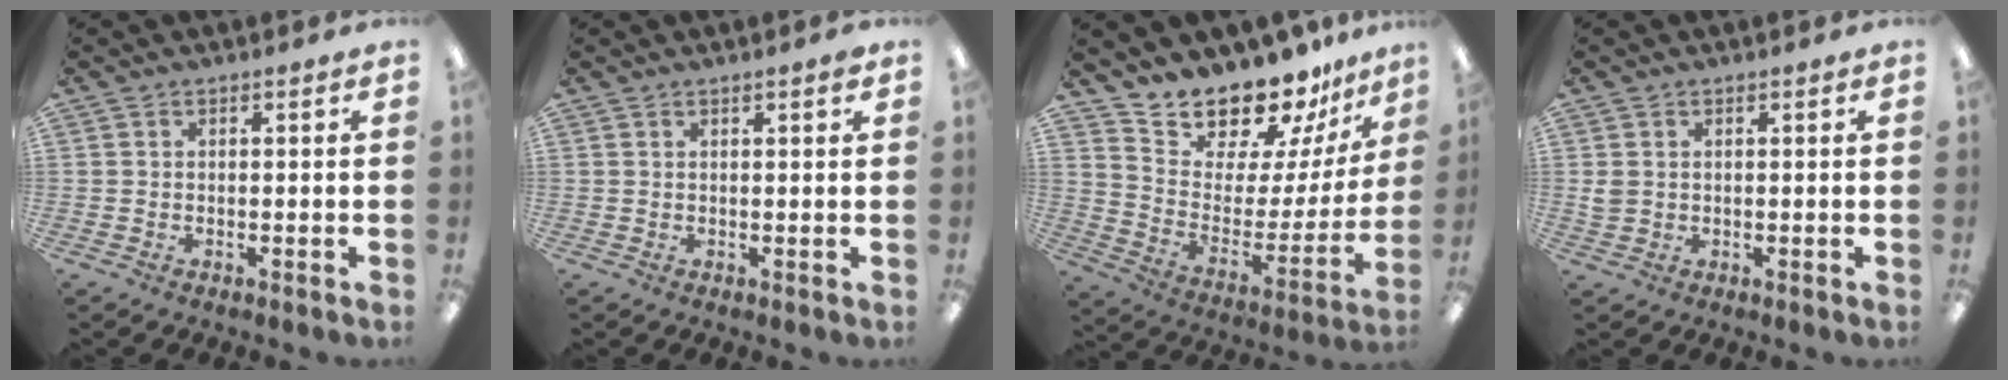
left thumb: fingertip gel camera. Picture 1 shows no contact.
{"total": 1.0, "force": [0.8, 0.2, 0.6], "torque": [-0.013, 0.001, 0.014]}
{"total": 16.3, "force": [15.7, 4.2, 1.4], "torque": [-0.046, -0.153, 0.282]}
{"total": 2.2, "force": [0.5, 1.9, 0.9], "torque": [-0.011, 0.001, 0.006]}